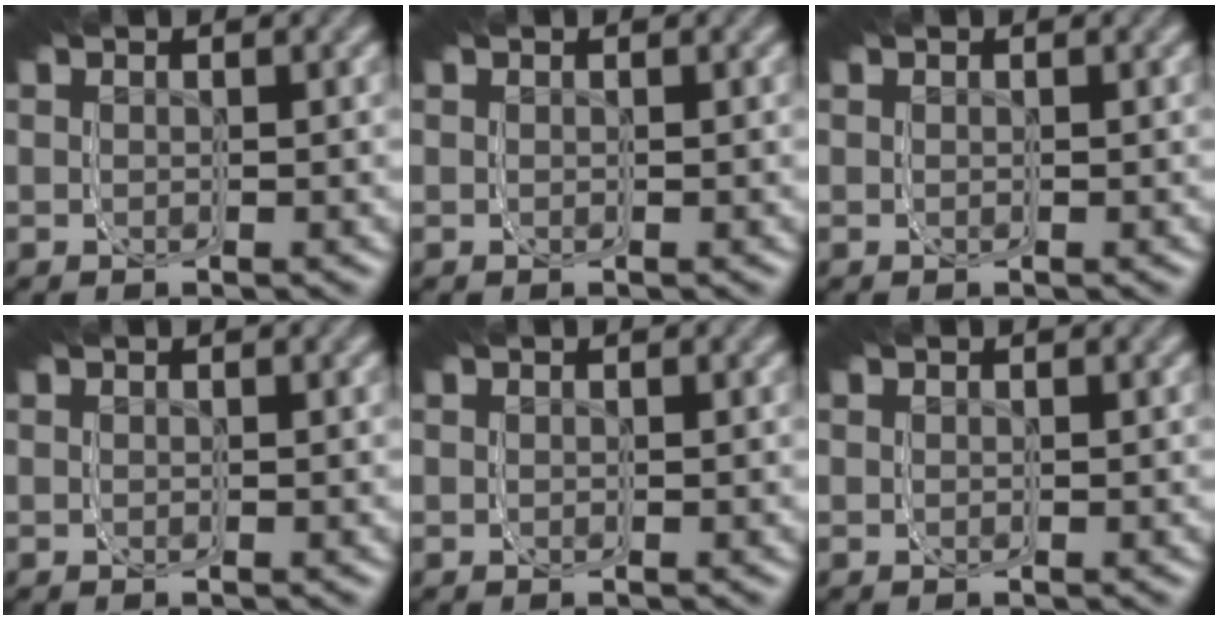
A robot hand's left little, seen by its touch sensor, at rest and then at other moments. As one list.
[{"total": 0.0}, {"total": 0.0}, {"total": 0.0}, {"total": 0.0}, {"total": 0.0}]